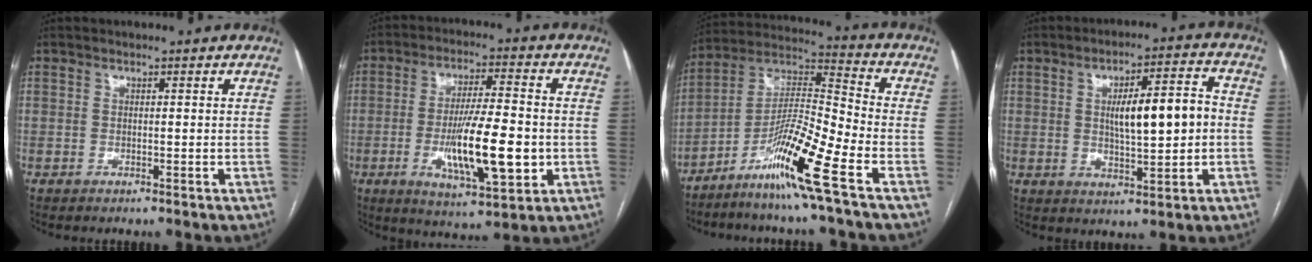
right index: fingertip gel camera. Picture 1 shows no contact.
{"total": 14.1, "force": [-2.8, 2.7, 13.5], "torque": [-0.236, -0.012, -0.043]}
{"total": 14.1, "force": [-8.0, -1.2, 11.5], "torque": [-0.222, -0.014, -0.151]}
{"total": 10.2, "force": [0.4, 2.2, 10.0], "torque": [-0.158, 0.019, 0.011]}